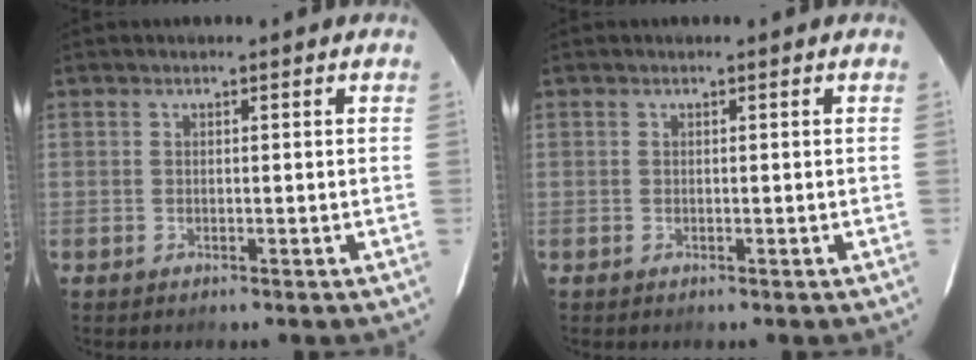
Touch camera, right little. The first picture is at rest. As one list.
[{"total": 0.0}]